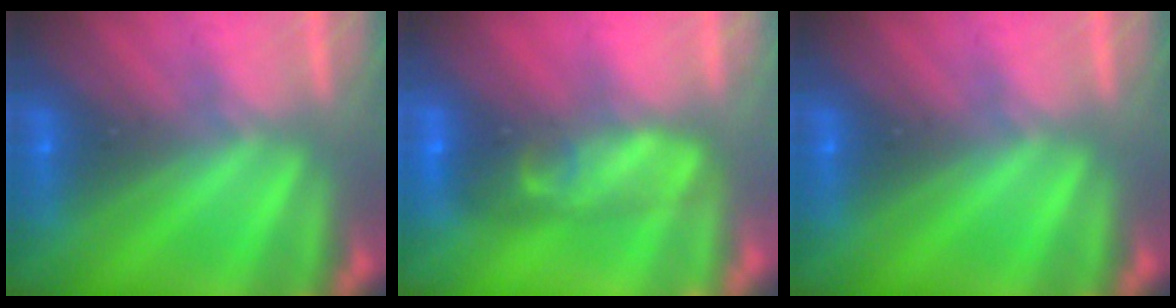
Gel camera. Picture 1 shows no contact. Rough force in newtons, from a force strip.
{"total": 8.0}
{"total": 0.0}